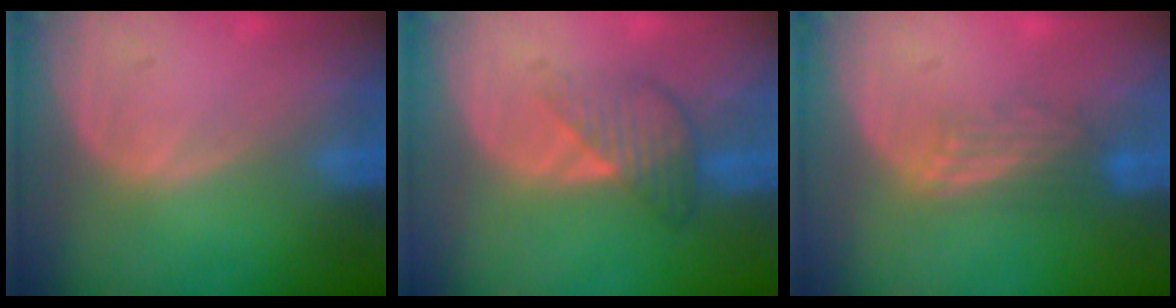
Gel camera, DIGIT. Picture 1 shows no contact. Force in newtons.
{"total": 4.1, "press": 4.1, "slide": 0.0}
{"total": 2.8, "press": 2.7, "slide": 0.6}